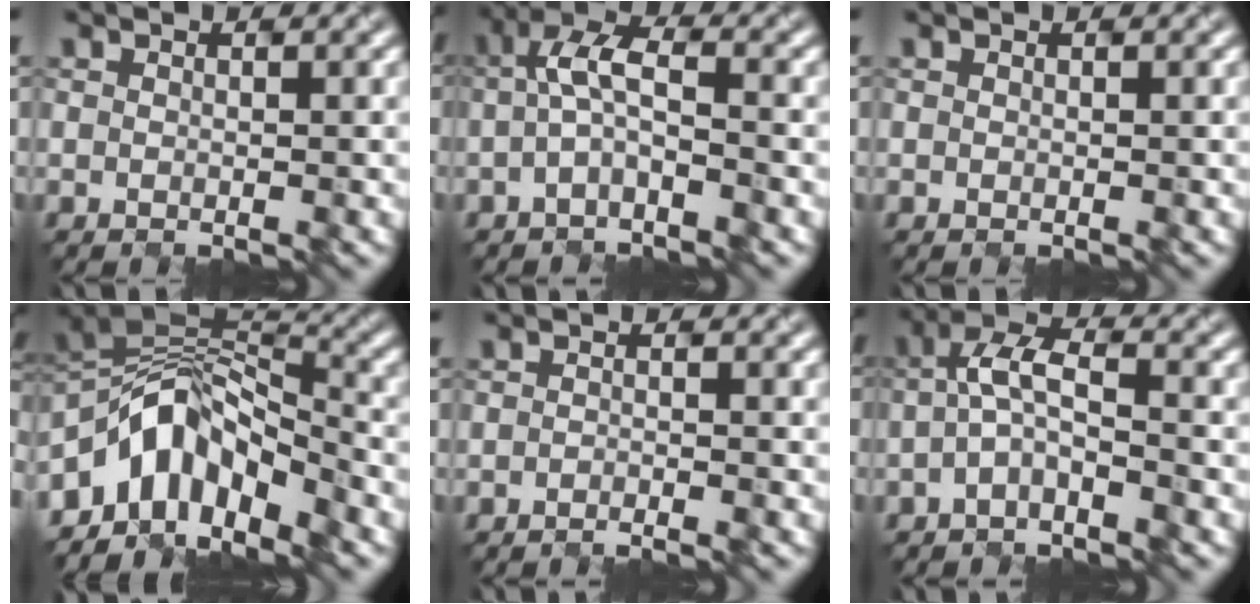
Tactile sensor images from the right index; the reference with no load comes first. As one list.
[{"total": 3.3, "force": [-0.3, 1.1, 3.1], "torque": [-0.071, 0.014, -0.008]}, {"total": 0.0}, {"total": 7.8, "force": [-4.6, 4.2, 4.7], "torque": [-0.064, 0.011, -0.093]}, {"total": 1.3, "force": [-0.8, 0.4, 1.0], "torque": [-0.005, -0.003, -0.016]}, {"total": 3.3, "force": [-0.8, 1.1, 3.0], "torque": [-0.069, 0.017, -0.019]}]